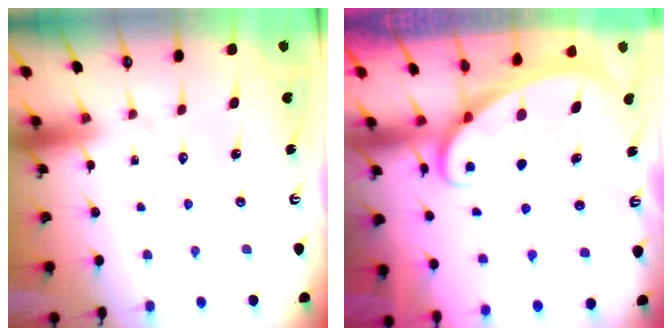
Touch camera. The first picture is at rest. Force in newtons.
{"total": 2.0, "press": 2.0, "slide": 0.2}